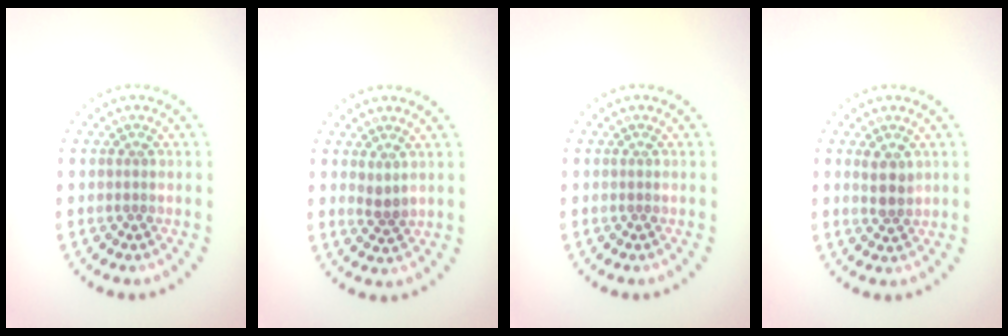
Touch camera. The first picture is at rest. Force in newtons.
{"total": 1.1, "press": 0.9, "slide": 0.7}
{"total": 0.0}
{"total": 1.8, "press": 1.6, "slide": 0.9}